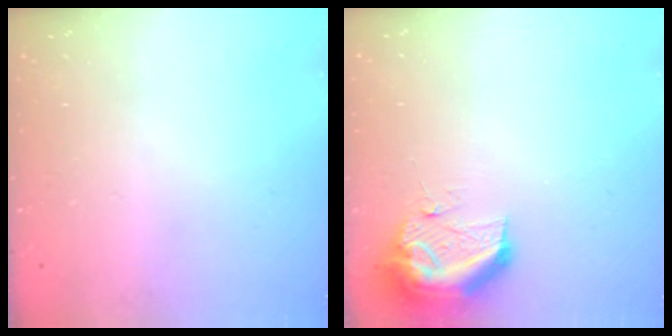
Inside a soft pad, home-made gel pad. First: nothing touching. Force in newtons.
{"total": 11.7, "press": 11.7, "slide": 1.3}